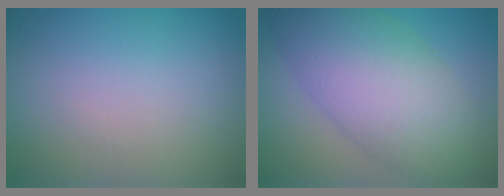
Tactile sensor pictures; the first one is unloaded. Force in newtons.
{"total": 8.3, "press": 8.3, "slide": 0.3}